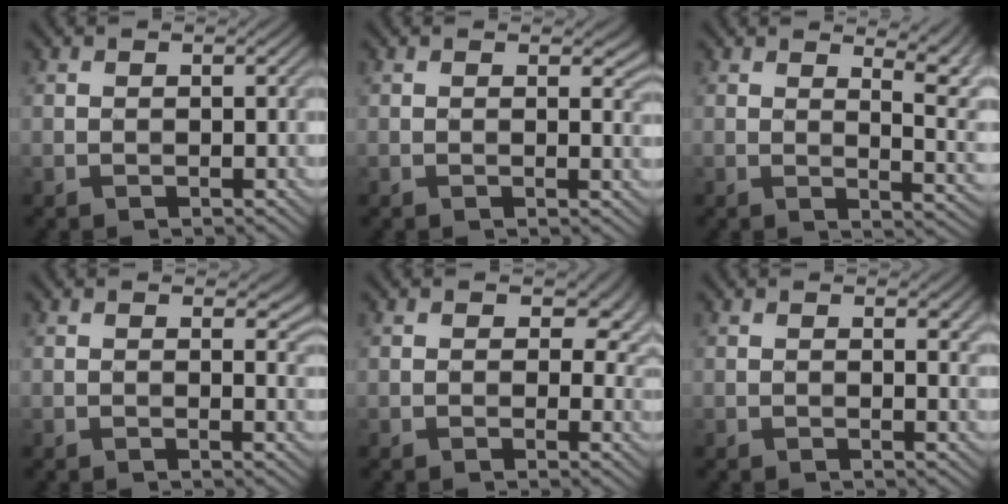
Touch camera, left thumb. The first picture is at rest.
{"total": 2.7, "force": [1.3, 1.4, 1.9], "torque": [-0.024, -0.006, 0.017]}
{"total": 8.2, "force": [4.8, 2.5, 6.2], "torque": [-0.085, 0.004, 0.072]}
{"total": 3.2, "force": [1.6, 1.7, 2.2], "torque": [-0.028, -0.006, 0.021]}
{"total": 5.7, "force": [2.0, 3.6, 4.0], "torque": [-0.058, 0.000, 0.023]}
{"total": 2.6, "force": [1.2, 1.3, 1.9], "torque": [-0.028, -0.003, 0.018]}